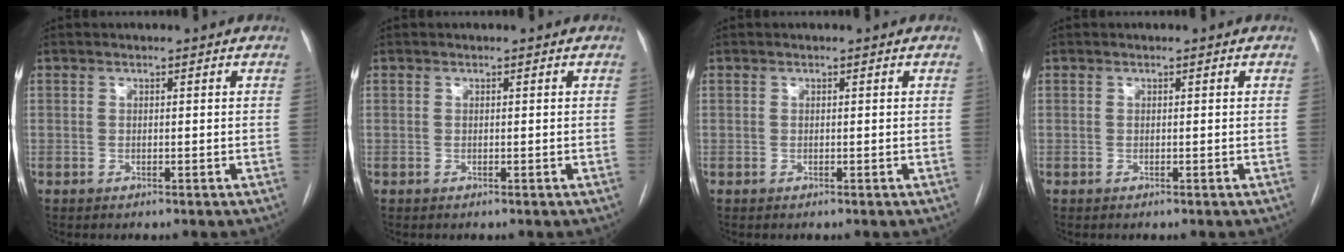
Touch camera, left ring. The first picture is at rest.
{"total": 0.0}
{"total": 0.0}
{"total": 0.0}